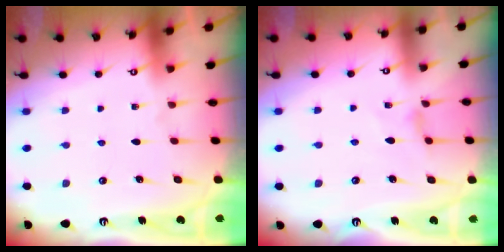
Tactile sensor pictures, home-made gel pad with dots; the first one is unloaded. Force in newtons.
{"total": 1.4, "press": 1.3, "slide": 0.4}